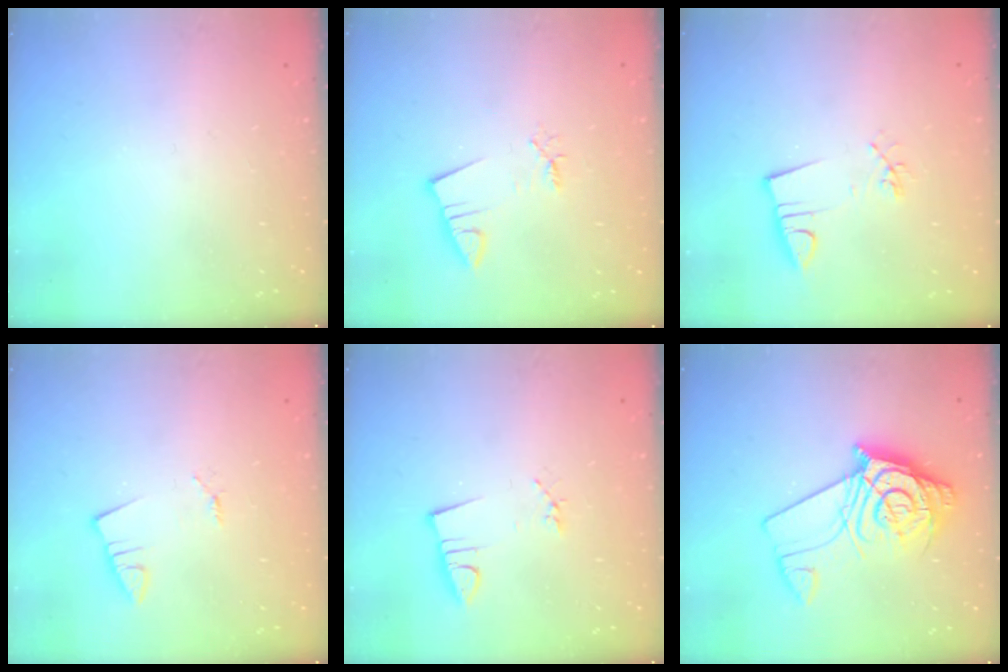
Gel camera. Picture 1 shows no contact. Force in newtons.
{"total": 2.4, "press": 2.4, "slide": 0.3}
{"total": 3.4, "press": 1.9, "slide": 2.8}
{"total": 1.3, "press": 1.2, "slide": 0.1}
{"total": 2.9, "press": 1.5, "slide": 2.5}
{"total": 14.0, "press": 13.9, "slide": 1.6}